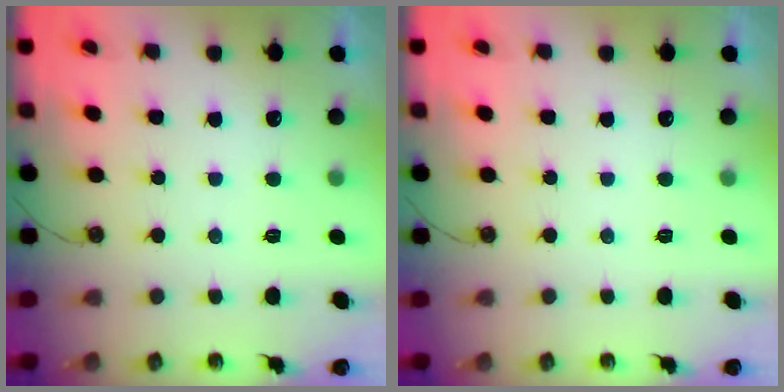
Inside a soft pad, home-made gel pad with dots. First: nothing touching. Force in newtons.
{"total": 0.0}